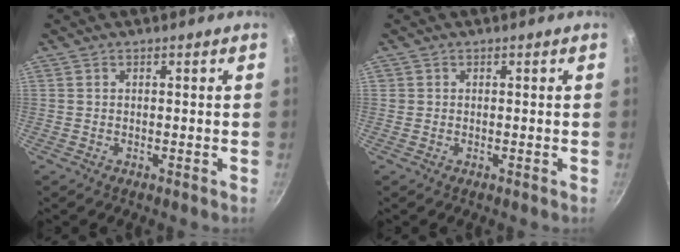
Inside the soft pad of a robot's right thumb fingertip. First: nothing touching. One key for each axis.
{"total": 0.5, "fx": 0.1, "fy": 0.5, "fz": 0.1, "tx": 0.006, "ty": 0.004, "tz": 0.001}